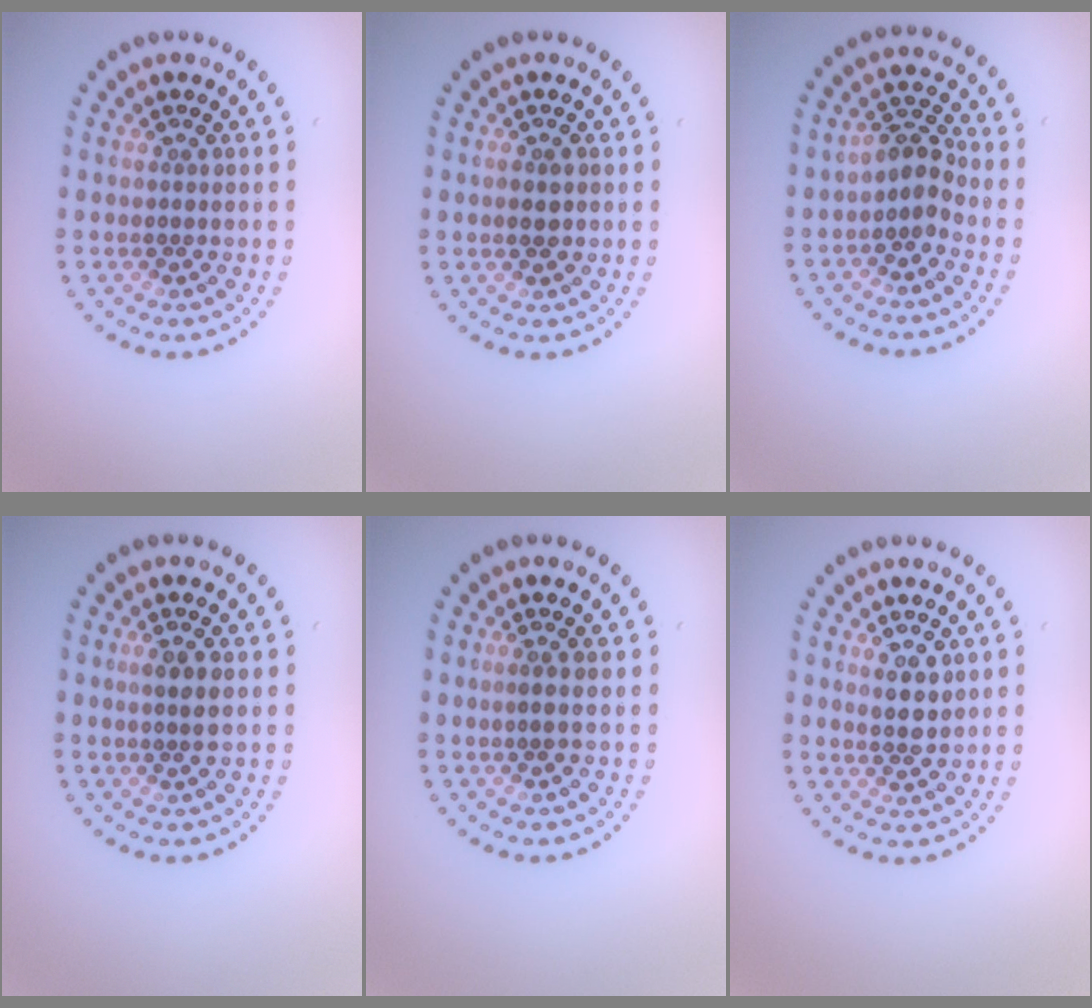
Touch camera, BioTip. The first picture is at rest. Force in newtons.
{"total": 1.2, "press": 1.2, "slide": 0.2}
{"total": 2.6, "press": 2.1, "slide": 1.5}
{"total": 1.7, "press": 1.5, "slide": 0.8}
{"total": 0.6, "press": 0.3, "slide": 0.5}
{"total": 2.1, "press": 2.0, "slide": 0.7}